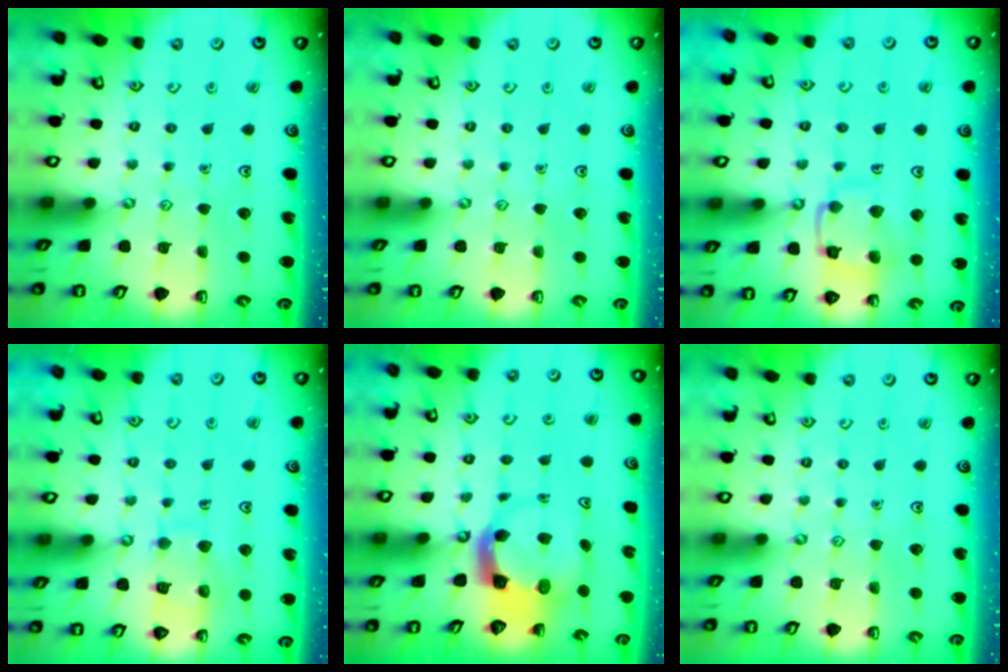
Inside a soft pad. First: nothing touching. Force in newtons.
{"total": 0.0}
{"total": 12.6, "press": 12.6, "slide": 1.2}
{"total": 10.5, "press": 10.5, "slide": 1.0}
{"total": 5.1, "press": 5.0, "slide": 0.7}
{"total": 0.0}